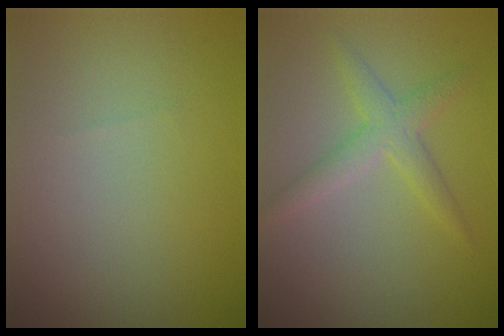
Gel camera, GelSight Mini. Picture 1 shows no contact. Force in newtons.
{"total": 2.5, "press": 2.5, "slide": 0.2}